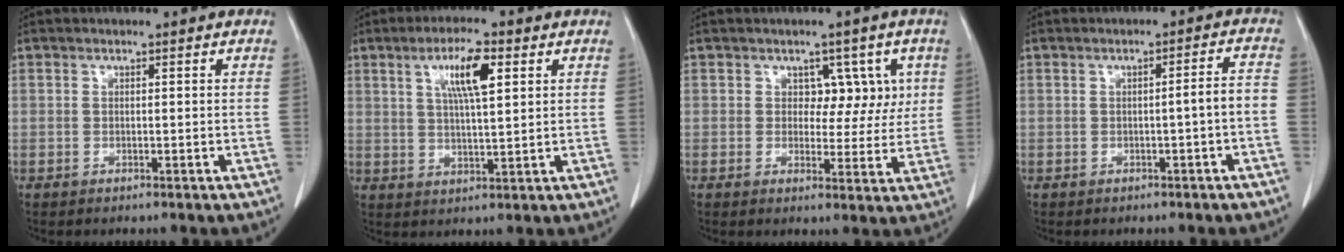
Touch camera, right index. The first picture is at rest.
{"total": 7.4, "force": [3.0, 1.2, 6.7], "torque": [-0.122, 0.004, 0.053]}
{"total": 5.2, "force": [1.7, 3.8, 3.2], "torque": [-0.020, 0.010, 0.024]}
{"total": 3.0, "force": [-1.0, -0.1, 2.8], "torque": [-0.037, 0.008, -0.014]}